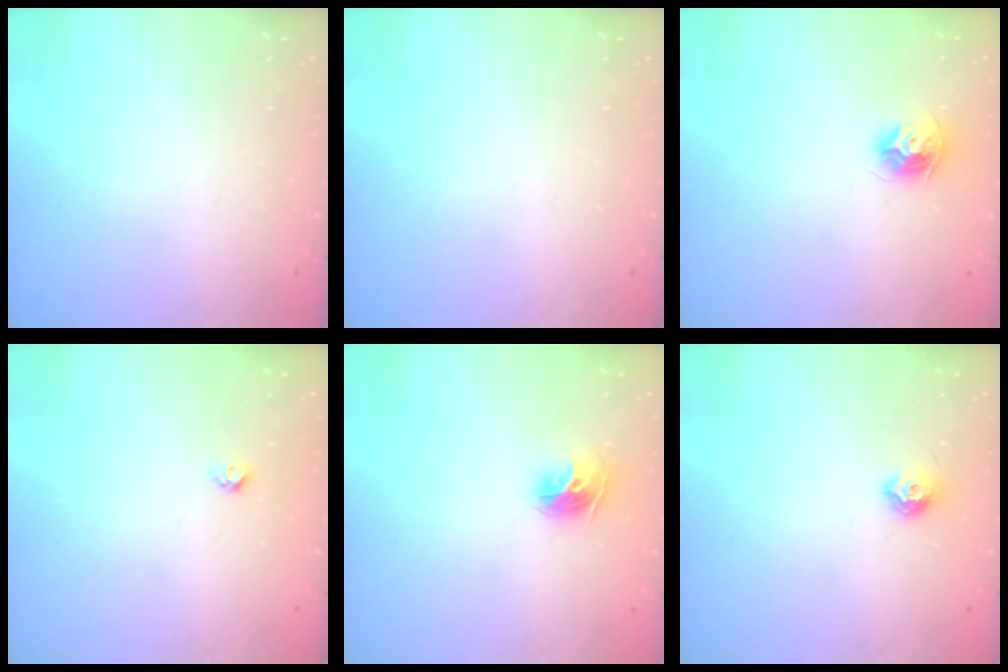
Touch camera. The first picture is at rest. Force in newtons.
{"total": 0.0}
{"total": 8.5, "press": 8.5, "slide": 0.4}
{"total": 3.3, "press": 3.3, "slide": 0.5}
{"total": 9.2, "press": 9.1, "slide": 0.9}
{"total": 7.9, "press": 7.8, "slide": 0.9}